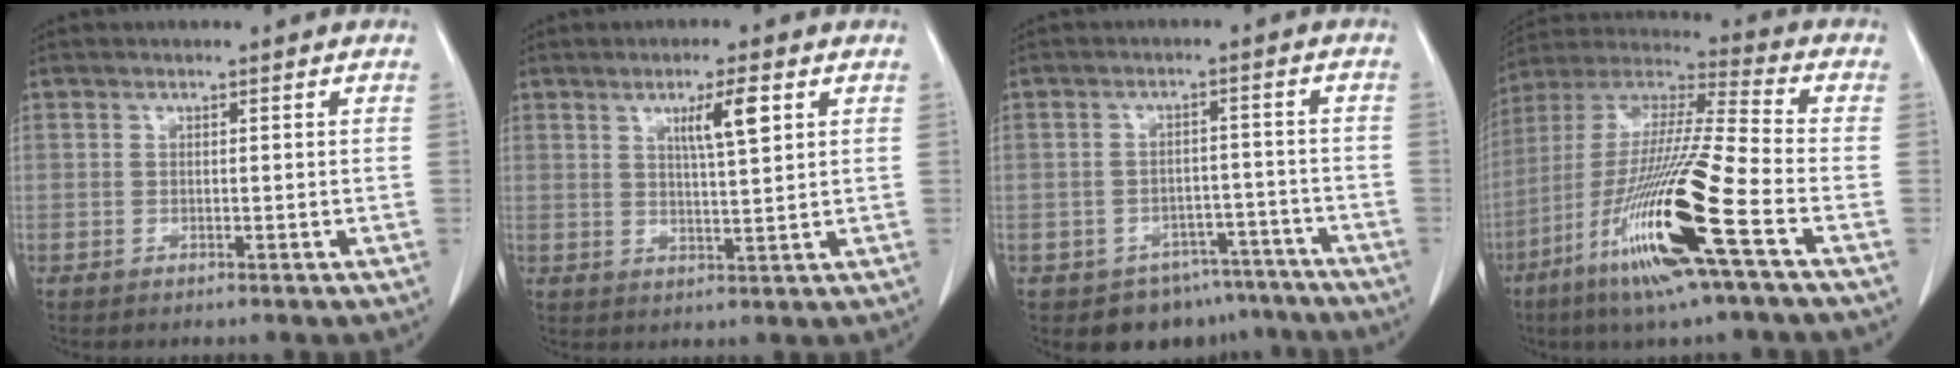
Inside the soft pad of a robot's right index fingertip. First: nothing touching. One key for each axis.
{"total": 5.3, "fx": 2.3, "fy": 0.3, "fz": 4.8, "tx": -0.078, "ty": 0.000, "tz": 0.039}
{"total": 9.1, "fx": -6.8, "fy": 5.9, "fz": 1.3, "tx": 0.003, "ty": 0.028, "tz": -0.081}
{"total": 20.4, "fx": -8.5, "fy": -0.1, "fz": 18.6, "tx": -0.396, "ty": -0.041, "tz": -0.171}